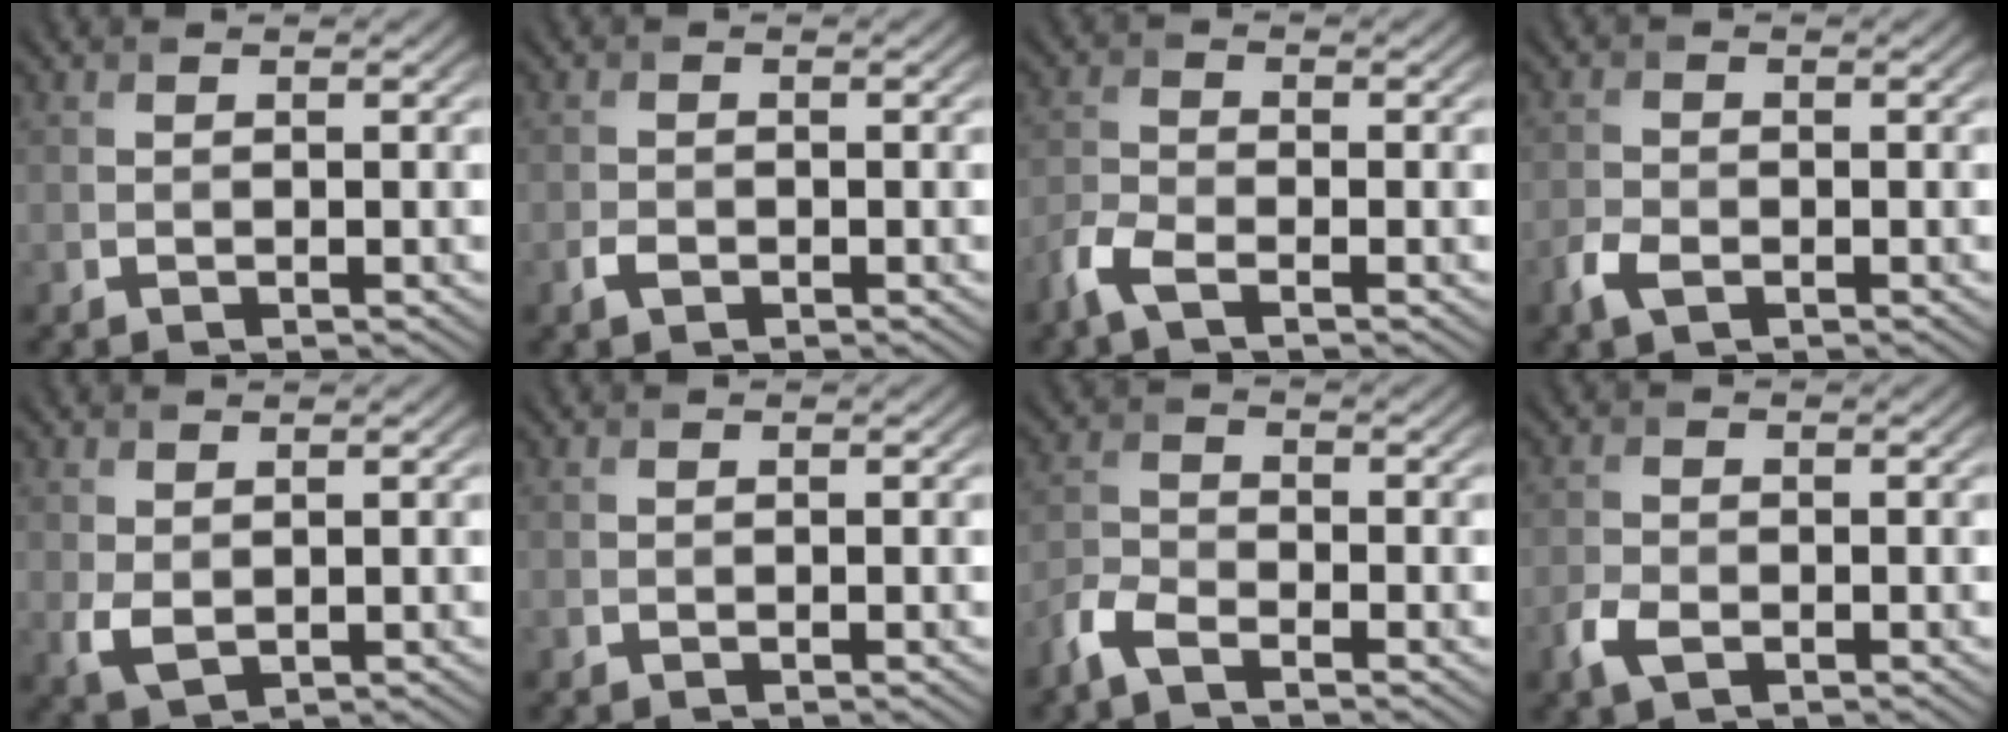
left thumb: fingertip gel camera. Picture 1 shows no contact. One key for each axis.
{"total": 1.4, "fx": -0.8, "fy": 0.9, "fz": 0.8, "tx": -0.018, "ty": -0.002, "tz": -0.017}
{"total": 3.7, "fx": -2.5, "fy": 1.2, "fz": 2.5, "tx": -0.066, "ty": -0.007, "tz": -0.065}
{"total": 2.7, "fx": -1.5, "fy": 1.4, "fz": 1.7, "tx": -0.041, "ty": -0.004, "tz": -0.036}
{"total": 2.4, "fx": 0.3, "fy": 1.6, "fz": 1.8, "tx": -0.045, "ty": -0.006, "tz": 0.012}
{"total": 0.0}
{"total": 3.9, "fx": -3.0, "fy": 1.3, "fz": 2.2, "tx": -0.055, "ty": -0.006, "tz": -0.078}
{"total": 2.9, "fx": -1.5, "fy": 1.6, "fz": 1.9, "tx": -0.047, "ty": -0.005, "tz": -0.035}